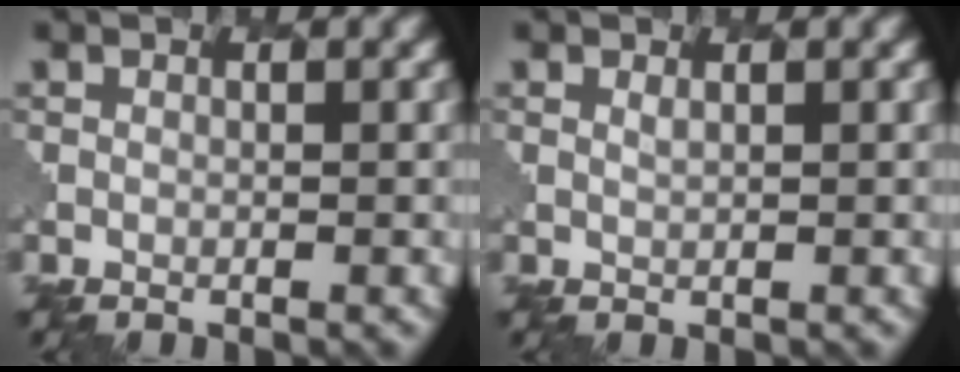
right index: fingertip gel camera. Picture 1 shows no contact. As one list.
[{"total": 0.7, "force": [0.7, 0.0, 0.0], "torque": [-0.002, -0.003, 0.016]}]